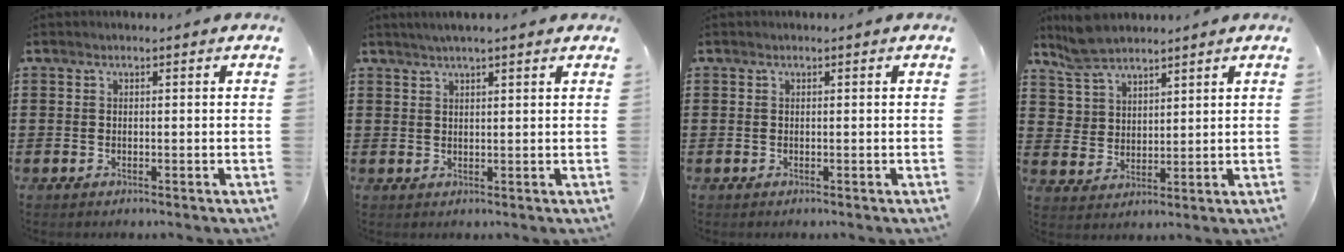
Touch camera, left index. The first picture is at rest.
{"total": 2.4, "force": [1.9, 0.2, 1.4], "torque": [-0.030, 0.003, 0.034]}
{"total": 0.0}
{"total": 6.5, "force": [5.6, 2.7, 1.6], "torque": [-0.054, -0.005, 0.108]}